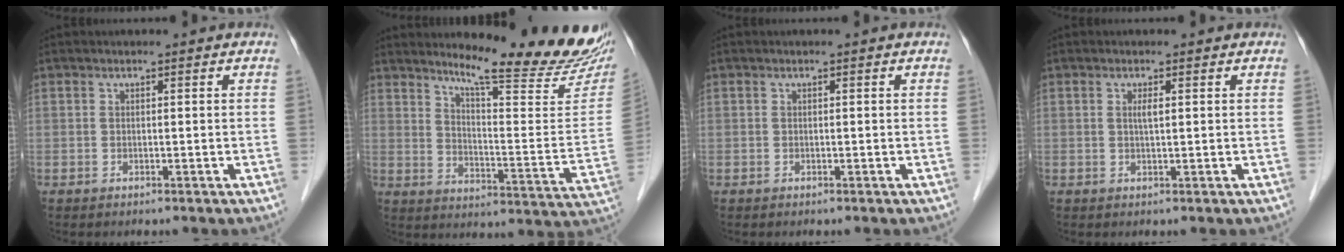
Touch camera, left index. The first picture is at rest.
{"total": 19.6, "force": [17.6, 0.8, 8.7], "torque": [-0.123, -0.102, 0.223]}
{"total": 0.0}
{"total": 1.2, "force": [0.4, 0.1, 1.2], "torque": [-0.027, 0.000, 0.007]}